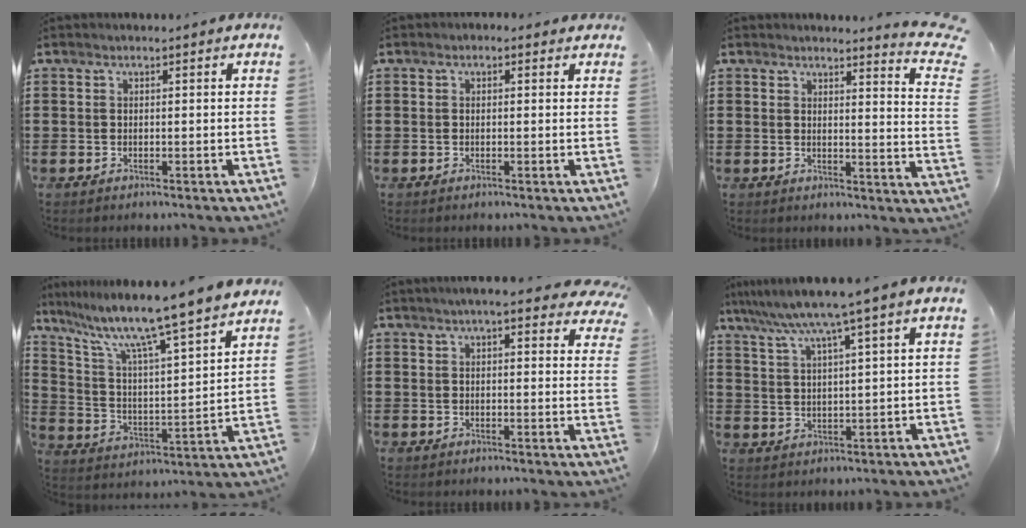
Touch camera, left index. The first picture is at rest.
{"total": 0.8, "force": [-0.3, 0.7, 0.3], "torque": [-0.006, 0.003, -0.007]}
{"total": 3.3, "force": [3.0, 0.0, 1.4], "torque": [-0.026, -0.020, 0.049]}
{"total": 10.4, "force": [8.9, -0.7, 5.4], "torque": [-0.140, -0.067, 0.143]}
{"total": 4.8, "force": [3.8, 1.1, 2.7], "torque": [-0.057, -0.004, 0.067]}
{"total": 6.4, "force": [4.3, -0.5, 4.6], "torque": [-0.104, -0.019, 0.068]}